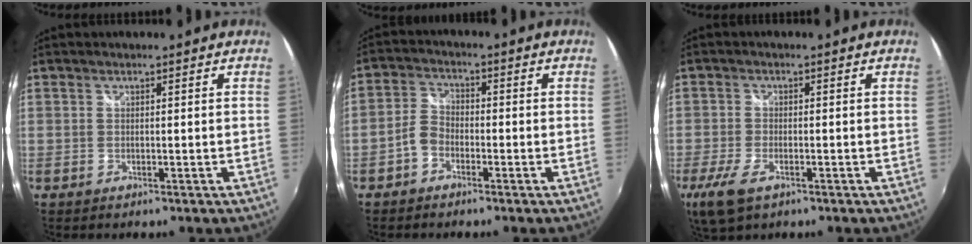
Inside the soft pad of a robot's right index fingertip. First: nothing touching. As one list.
[{"total": 3.7, "force": [-2.1, 2.5, 1.9], "torque": [-0.039, 0.013, -0.041]}, {"total": 7.2, "force": [-3.9, 3.3, 5.1], "torque": [-0.126, -0.022, -0.073]}]